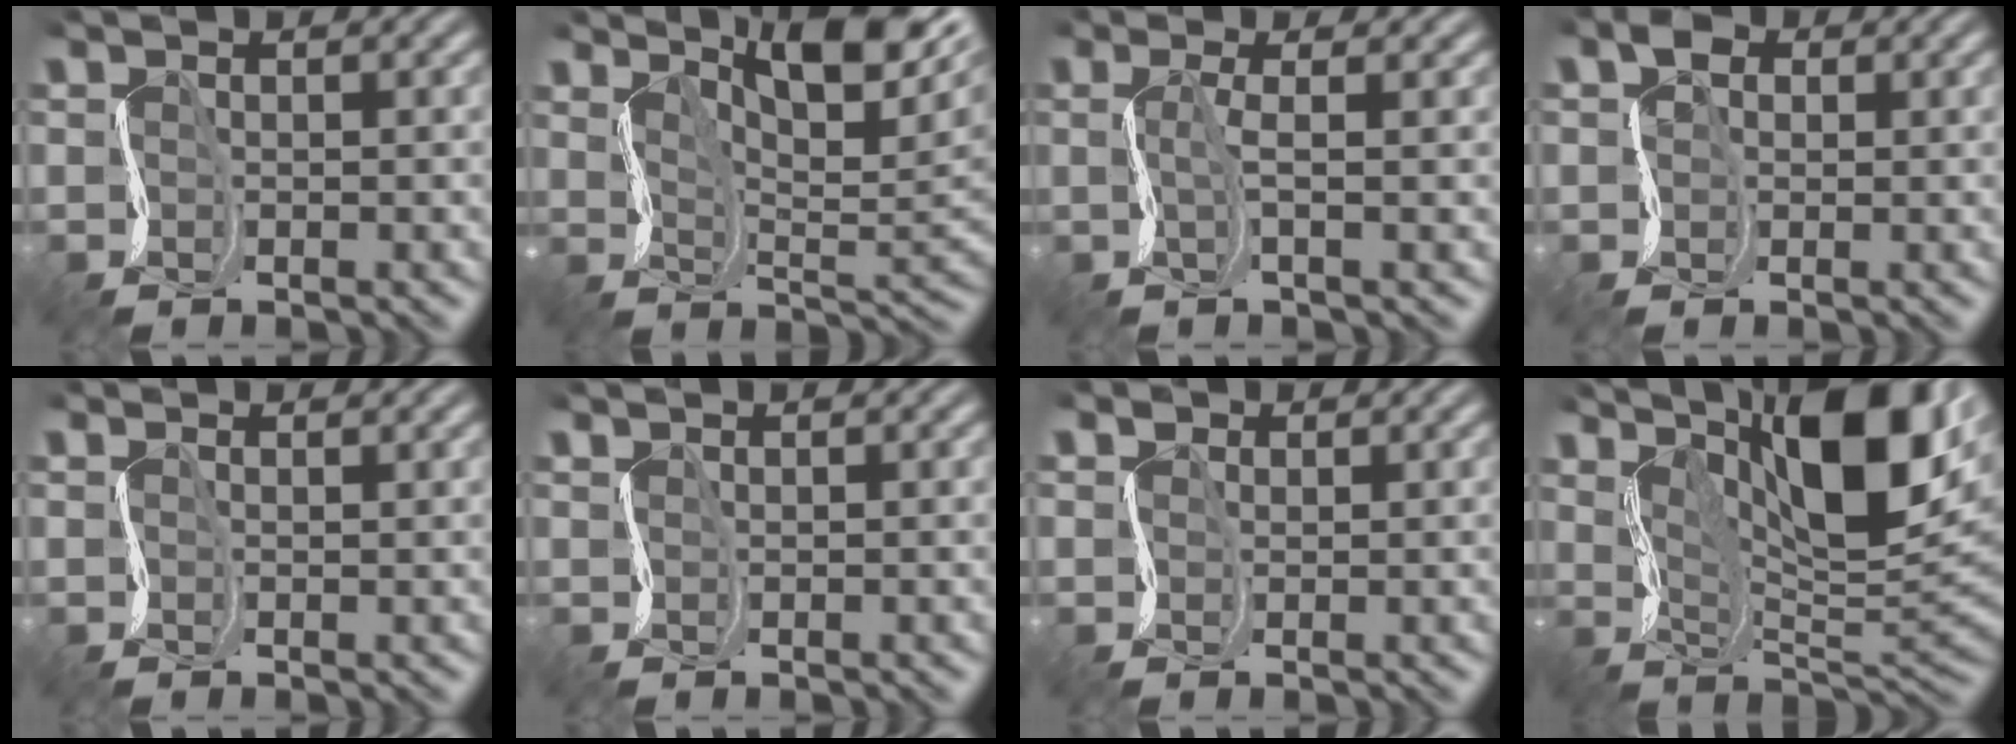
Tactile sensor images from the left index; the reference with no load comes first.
{"total": 10.9, "force": [6.6, 3.9, 7.7], "torque": [-0.103, 0.015, 0.097]}
{"total": 1.2, "force": [0.4, 0.6, 1.0], "torque": [-0.018, 0.007, 0.001]}
{"total": 1.8, "force": [0.7, 1.7, -0.2], "torque": [0.010, 0.010, 0.002]}
{"total": 1.1, "force": [0.9, 0.5, -0.5], "torque": [0.017, 0.006, 0.012]}
{"total": 1.1, "force": [0.9, 0.6, -0.3], "torque": [0.012, 0.007, 0.018]}
{"total": 1.6, "force": [0.8, 1.1, -0.9], "torque": [0.021, 0.009, 0.008]}
{"total": 13.1, "force": [6.3, 4.1, 10.7], "torque": [-0.164, 0.014, 0.104]}